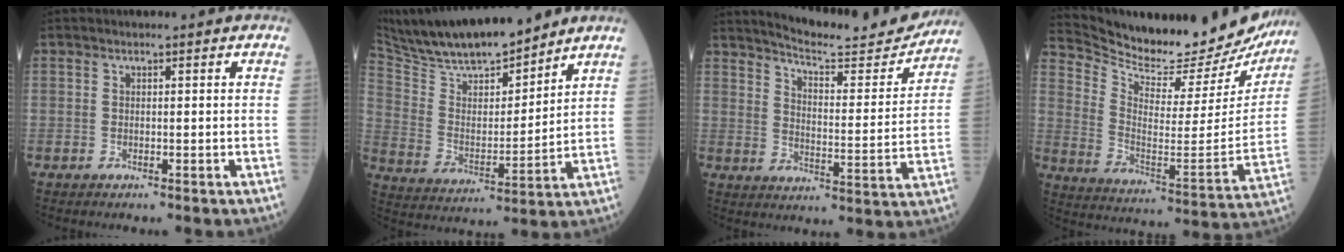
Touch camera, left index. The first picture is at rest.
{"total": 17.8, "force": [15.8, 2.6, 7.9], "torque": [-0.148, 0.005, 0.281]}
{"total": 16.9, "force": [16.2, 1.4, 4.8], "torque": [-0.073, -0.050, 0.216]}
{"total": 24.7, "force": [23.3, 5.2, 6.2], "torque": [-0.109, -0.080, 0.322]}